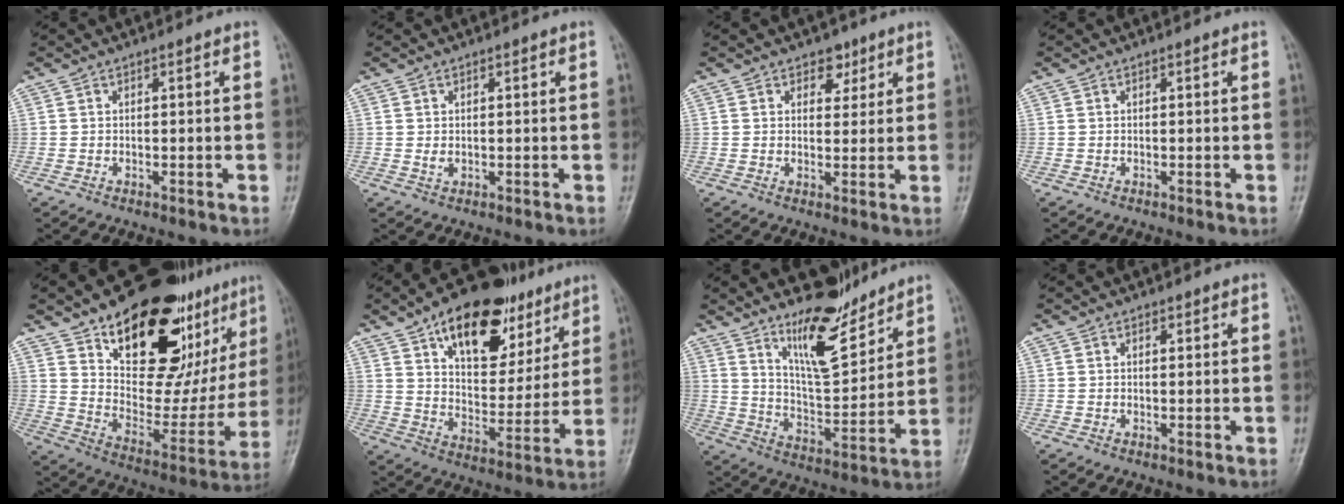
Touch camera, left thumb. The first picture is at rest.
{"total": 1.4, "force": [0.3, 0.9, 0.9], "torque": [-0.013, -0.004, 0.010]}
{"total": 3.7, "force": [2.2, 2.6, 1.4], "torque": [0.008, -0.011, 0.031]}
{"total": 0.0}
{"total": 28.6, "force": [16.5, 13.9, 18.8], "torque": [-0.215, -0.059, 0.256]}
{"total": 21.3, "force": [11.8, 11.5, 13.6], "torque": [-0.154, -0.036, 0.188]}
{"total": 12.4, "force": [9.5, 4.0, 6.8], "torque": [-0.090, -0.082, 0.175]}
{"total": 0.8, "force": [0.4, 0.5, 0.4], "torque": [-0.004, -0.002, 0.005]}